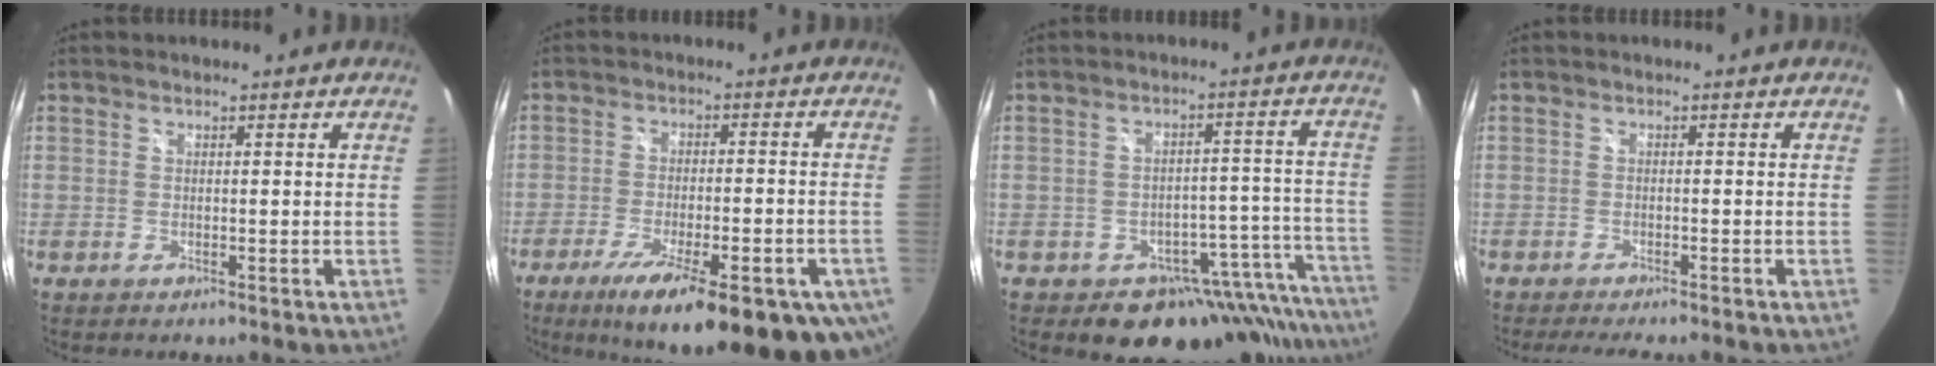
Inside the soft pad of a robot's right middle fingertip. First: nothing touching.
{"total": 23.1, "force": [-13.8, 6.9, 17.1], "torque": [-0.282, -0.066, -0.186]}
{"total": 16.0, "force": [-13.9, 7.1, 3.5], "torque": [-0.027, 0.045, -0.169]}
{"total": 5.1, "force": [-4.4, 0.6, 2.4], "torque": [-0.051, -0.015, -0.069]}